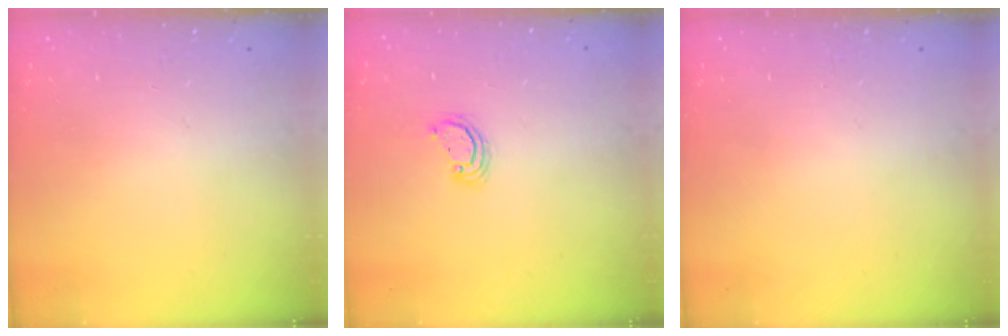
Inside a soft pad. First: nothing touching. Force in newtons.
{"total": 2.5, "press": 2.5, "slide": 0.2}
{"total": 0.0}